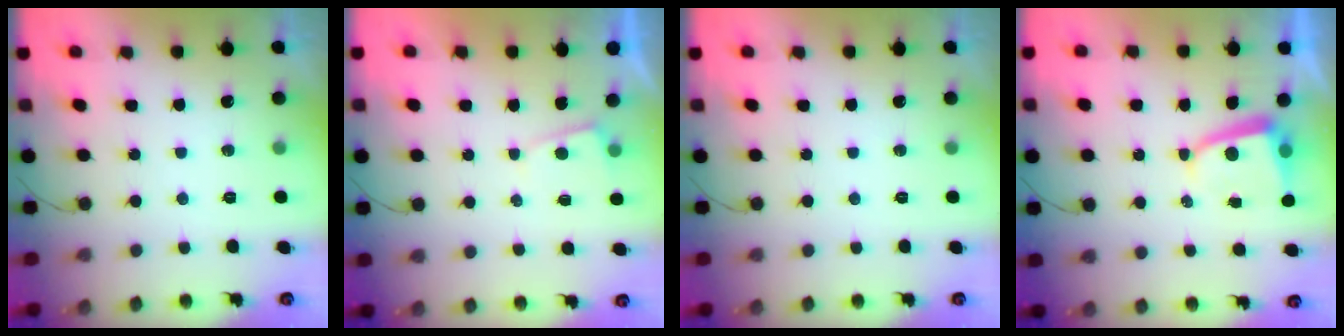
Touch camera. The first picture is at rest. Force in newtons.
{"total": 1.2, "press": 1.2, "slide": 0.1}
{"total": 0.0}
{"total": 4.2, "press": 4.2, "slide": 0.6}